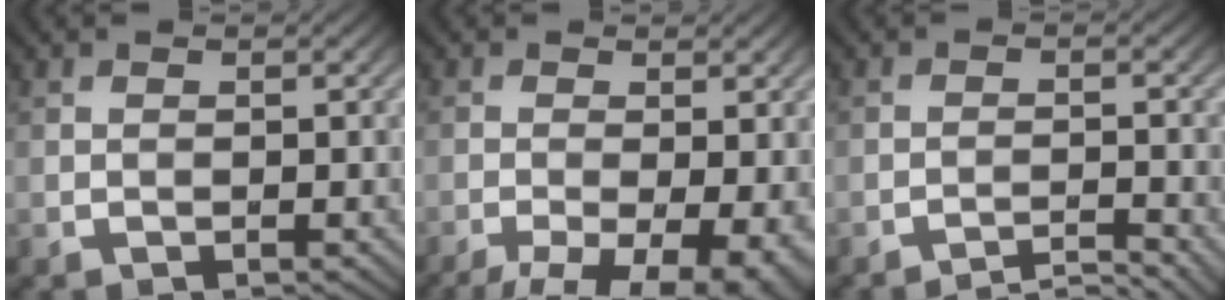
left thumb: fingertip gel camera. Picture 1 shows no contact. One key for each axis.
{"total": 11.9, "fx": -6.7, "fy": 4.6, "fz": 8.7, "tx": -0.154, "ty": -0.039, "tz": -0.079}
{"total": 3.8, "fx": -3.4, "fy": 0.2, "fz": 1.8, "tx": -0.023, "ty": 0.011, "tz": -0.062}